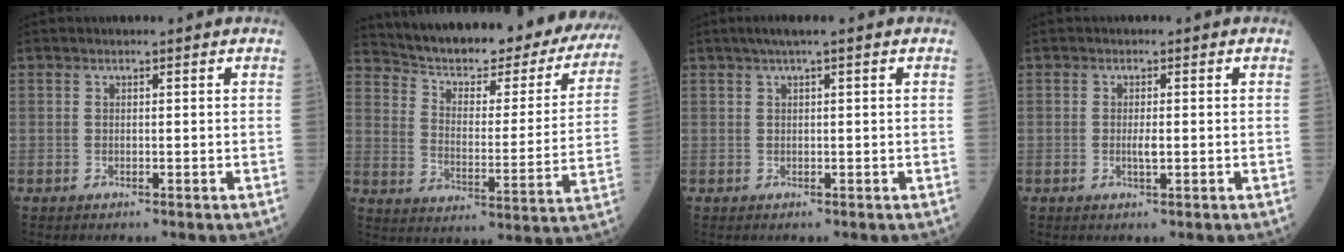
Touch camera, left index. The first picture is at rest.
{"total": 27.2, "force": [24.5, 6.1, 10.2], "torque": [-0.151, -0.057, 0.310]}
{"total": 2.5, "force": [1.4, -0.3, 2.0], "torque": [-0.038, 0.011, 0.027]}
{"total": 1.2, "force": [-0.3, 0.2, 1.2], "torque": [-0.022, -0.005, -0.005]}